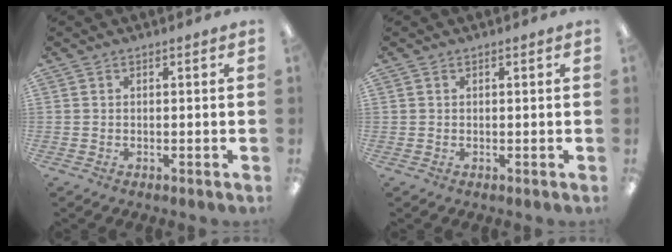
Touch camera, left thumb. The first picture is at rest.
{"total": 0.0}